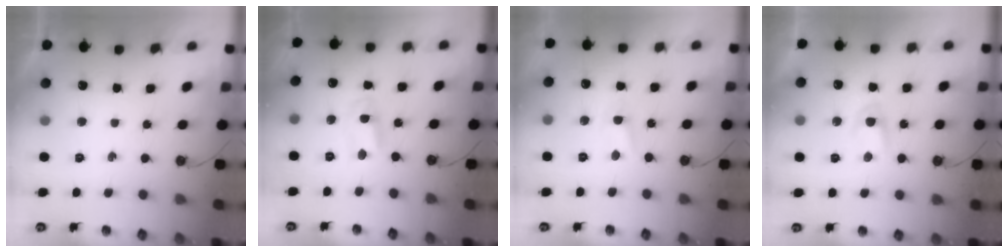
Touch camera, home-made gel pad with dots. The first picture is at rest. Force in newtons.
{"total": 2.7, "press": 2.7, "slide": 0.3}
{"total": 2.9, "press": 2.8, "slide": 0.4}
{"total": 3.2, "press": 3.2, "slide": 0.6}